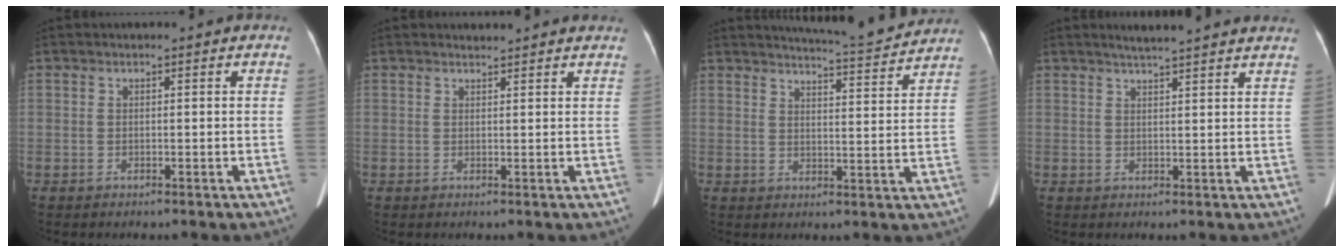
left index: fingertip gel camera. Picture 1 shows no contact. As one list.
[{"total": 3.6, "force": [3.6, 0.4, 0.6], "torque": [-0.013, 0.013, 0.036]}, {"total": 9.7, "force": [9.4, -0.5, 2.2], "torque": [-0.044, -0.006, 0.122]}, {"total": 9.9, "force": [8.8, 0.2, 4.4], "torque": [-0.061, 0.023, 0.100]}]